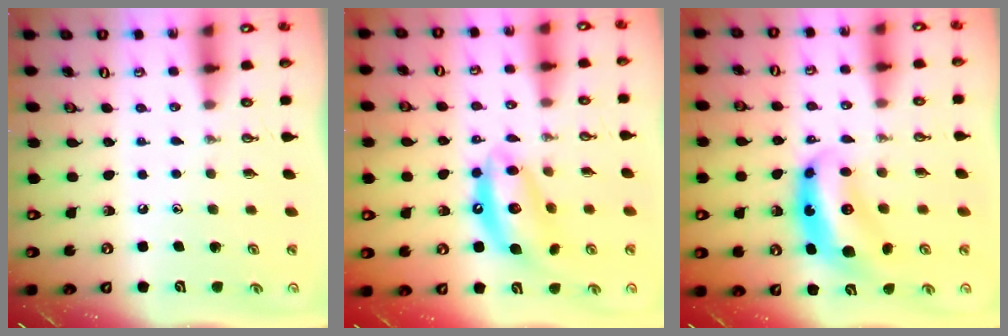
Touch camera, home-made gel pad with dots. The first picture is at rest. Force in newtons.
{"total": 12.4, "press": 12.4, "slide": 1.0}
{"total": 8.2, "press": 8.1, "slide": 0.4}